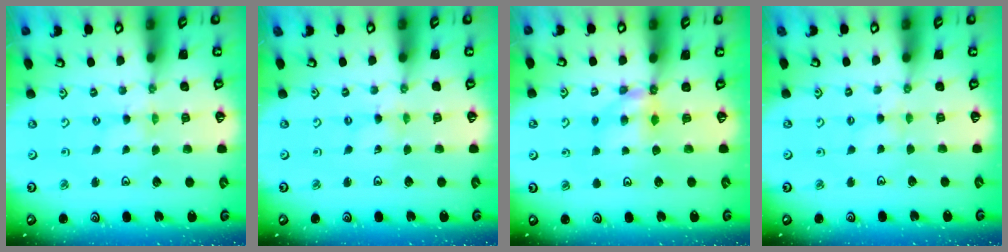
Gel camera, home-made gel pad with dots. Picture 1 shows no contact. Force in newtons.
{"total": 0.0}
{"total": 6.0, "press": 6.0, "slide": 0.6}
{"total": 2.3, "press": 2.3, "slide": 0.4}